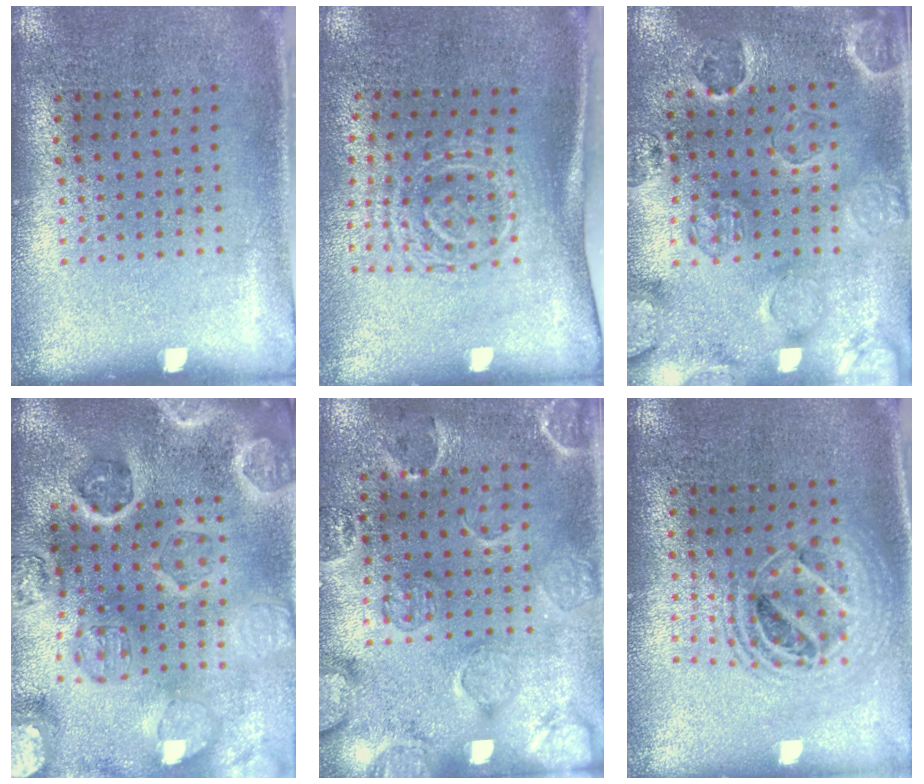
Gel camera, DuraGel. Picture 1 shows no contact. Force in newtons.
{"total": 1.7, "press": 1.3, "slide": 1.2}
{"total": 2.5, "press": 2.3, "slide": 1.0}
{"total": 5.5, "press": 4.7, "slide": 2.8}
{"total": 2.7, "press": 1.8, "slide": 2.0}
{"total": 1.8, "press": 1.5, "slide": 1.0}